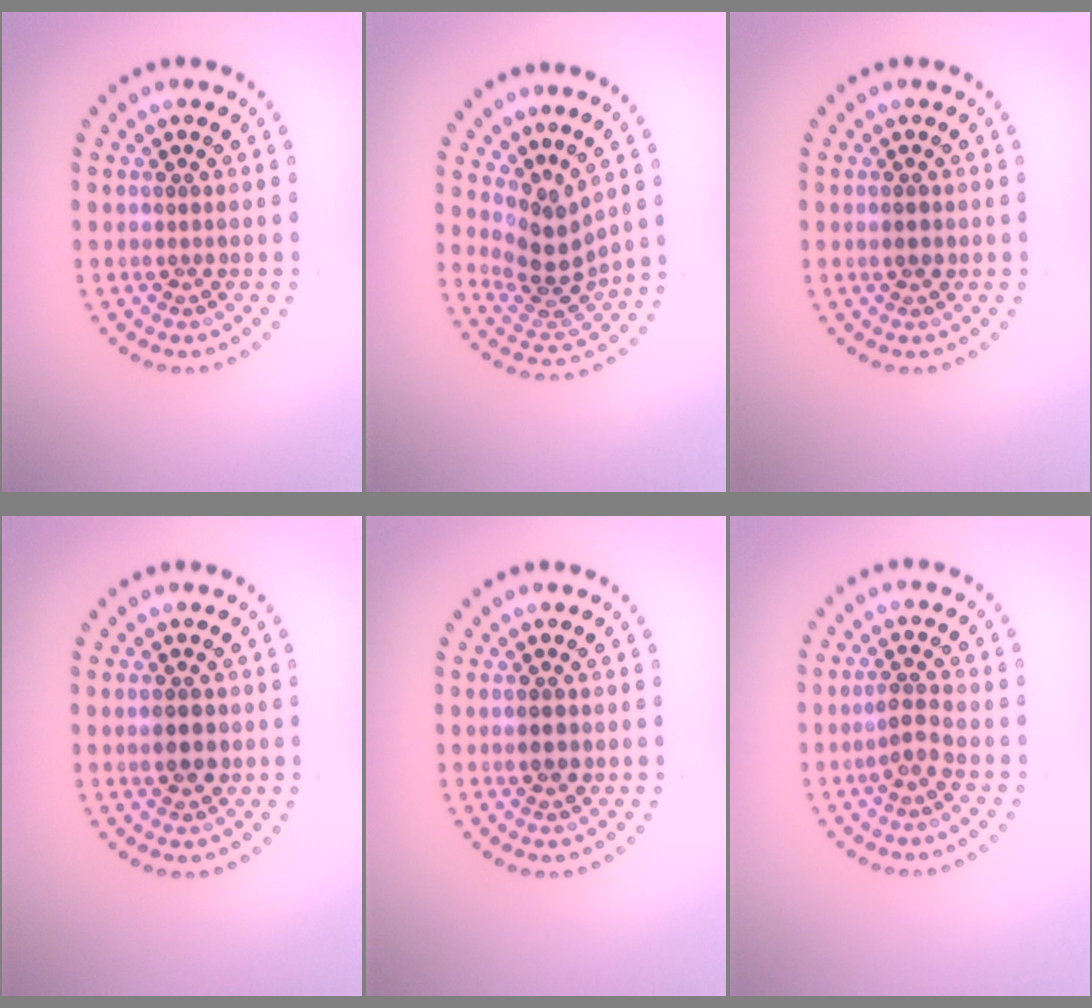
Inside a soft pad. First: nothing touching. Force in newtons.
{"total": 3.8, "press": 2.7, "slide": 2.6}
{"total": 0.7, "press": 0.7, "slide": 0.1}
{"total": 2.4, "press": 2.4, "slide": 0.1}
{"total": 1.9, "press": 1.9, "slide": 0.1}
{"total": 1.9, "press": 1.5, "slide": 1.2}